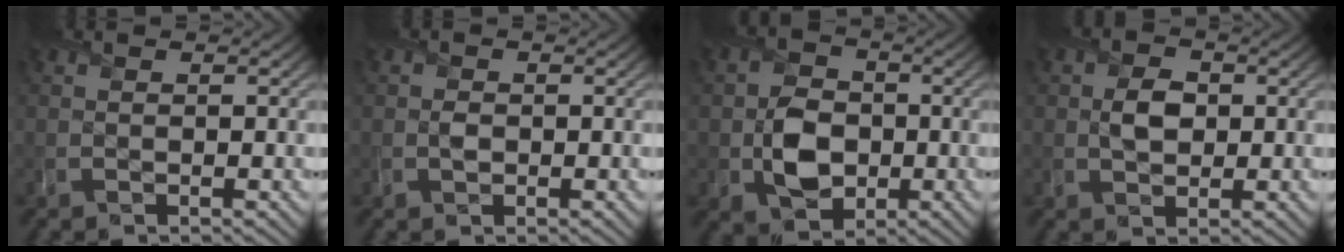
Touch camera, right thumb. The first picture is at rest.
{"total": 1.0, "force": [-0.1, 0.9, 0.6], "torque": [-0.010, 0.001, -0.004]}
{"total": 6.2, "force": [-1.1, 5.0, 3.6], "torque": [-0.074, -0.005, -0.026]}
{"total": 3.2, "force": [0.3, 2.4, 2.1], "torque": [-0.046, 0.001, 0.003]}